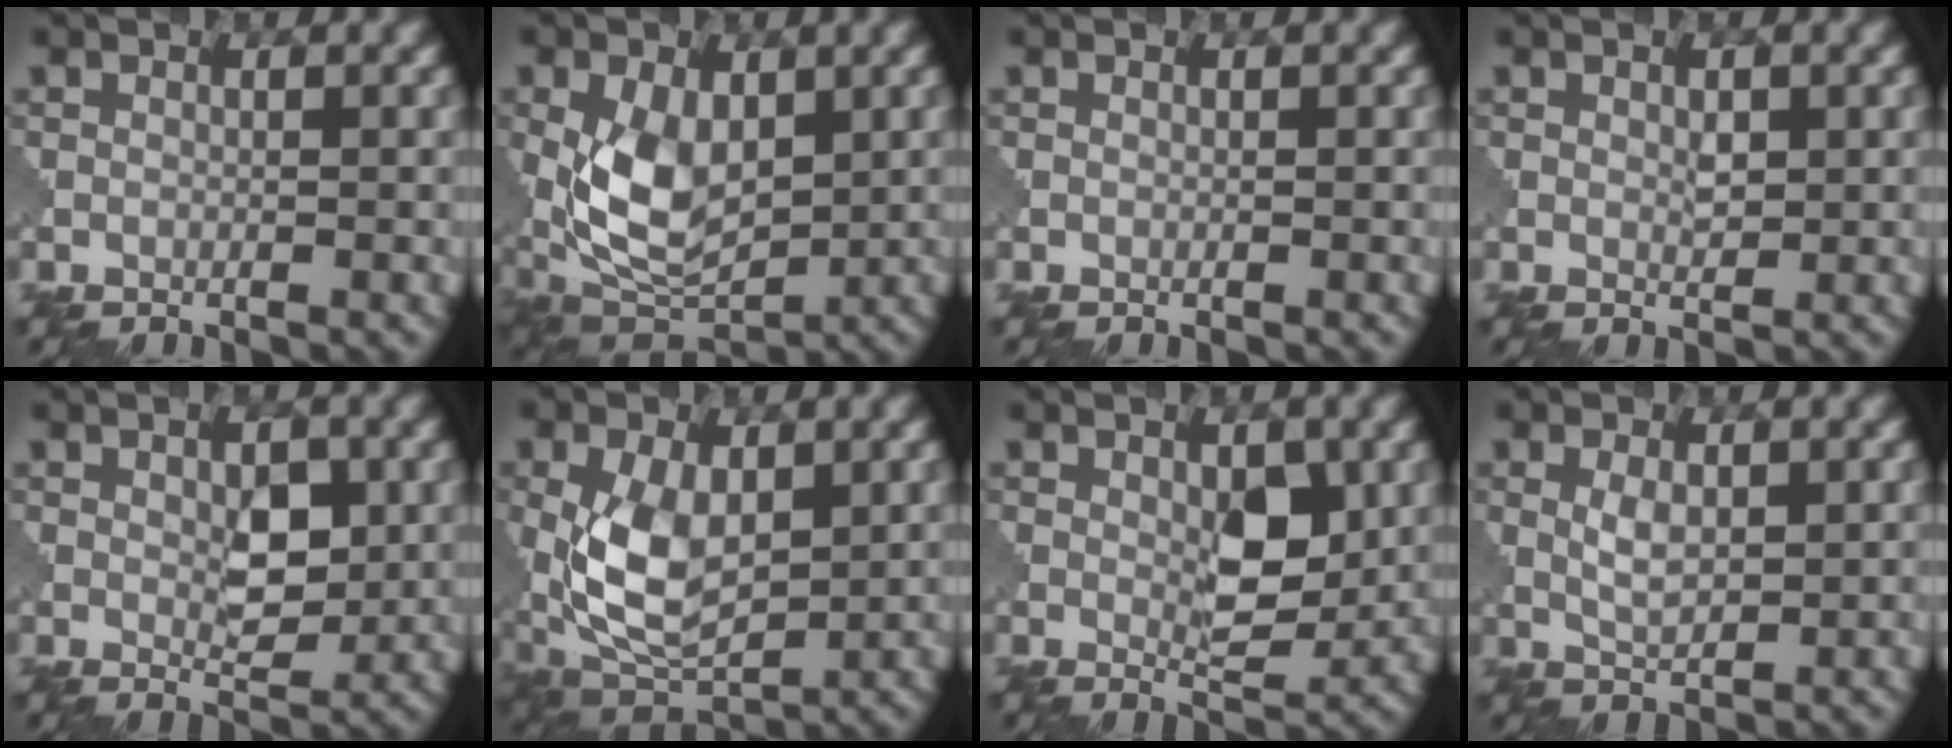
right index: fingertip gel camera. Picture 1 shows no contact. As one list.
[{"total": 7.2, "force": [0.7, 4.6, 5.5], "torque": [-0.125, -0.005, 0.015]}, {"total": 0.0}, {"total": 1.0, "force": [0.7, 0.5, 0.5], "torque": [-0.009, -0.003, 0.016]}, {"total": 3.2, "force": [0.9, 1.8, 2.6], "torque": [-0.040, -0.005, 0.019]}, {"total": 7.1, "force": [0.8, 4.3, 5.6], "torque": [-0.130, -0.004, 0.018]}, {"total": 4.0, "force": [1.0, 1.9, 3.4], "torque": [-0.051, -0.007, 0.023]}, {"total": 1.8, "force": [0.9, 0.9, 1.3], "torque": [-0.034, -0.001, 0.023]}]